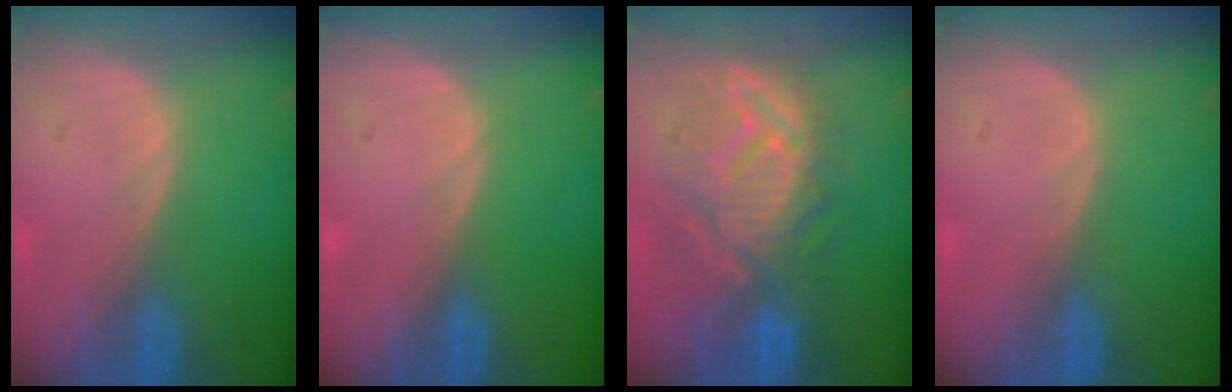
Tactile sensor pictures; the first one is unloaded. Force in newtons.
{"total": 0.0}
{"total": 10.7, "press": 10.2, "slide": 3.5}
{"total": 0.0}